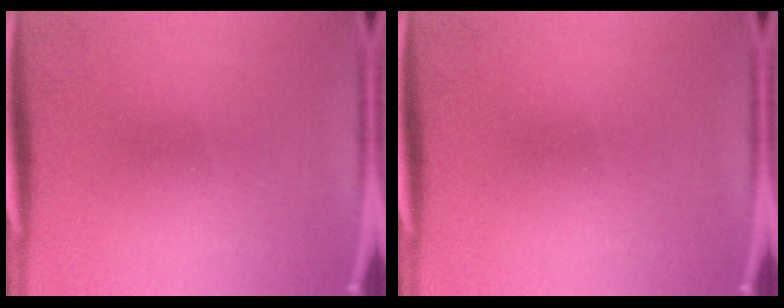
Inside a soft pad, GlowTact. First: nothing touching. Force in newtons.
{"total": 0.0}